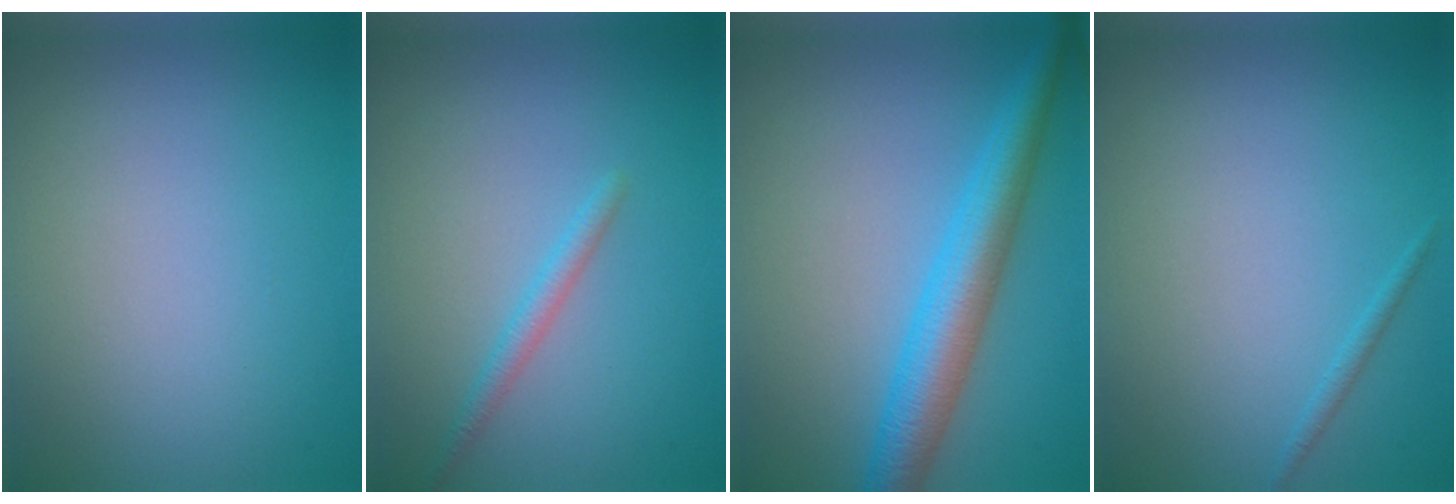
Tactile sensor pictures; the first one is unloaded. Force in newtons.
{"total": 1.4, "press": 1.4, "slide": 0.1}
{"total": 5.5, "press": 5.5, "slide": 0.1}
{"total": 0.6, "press": 0.6, "slide": 0.1}